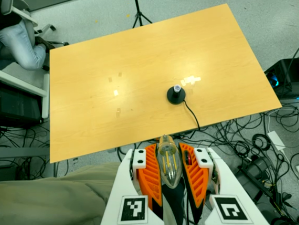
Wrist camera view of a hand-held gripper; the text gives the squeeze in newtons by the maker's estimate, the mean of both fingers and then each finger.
{"total": 21.6, "left": 23.9, "right": 19.3}